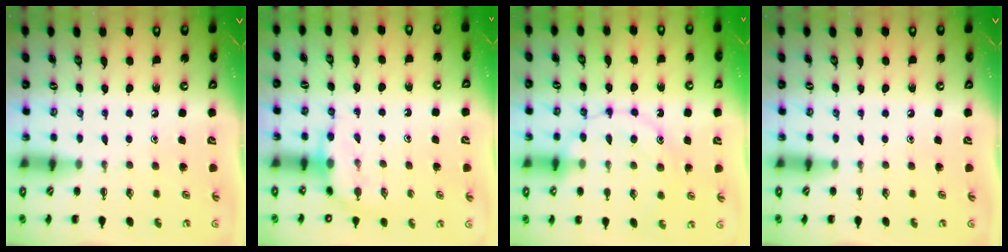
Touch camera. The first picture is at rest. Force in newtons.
{"total": 8.1, "press": 8.0, "slide": 0.5}
{"total": 13.7, "press": 13.7, "slide": 0.4}
{"total": 0.0}